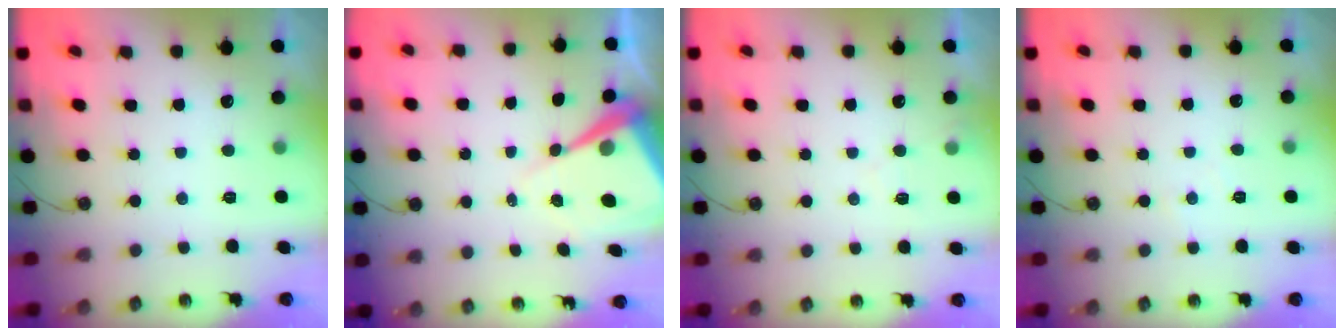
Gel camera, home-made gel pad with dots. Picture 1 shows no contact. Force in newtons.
{"total": 10.9, "press": 10.8, "slide": 1.2}
{"total": 5.5, "press": 5.4, "slide": 0.8}
{"total": 2.6, "press": 2.5, "slide": 0.5}